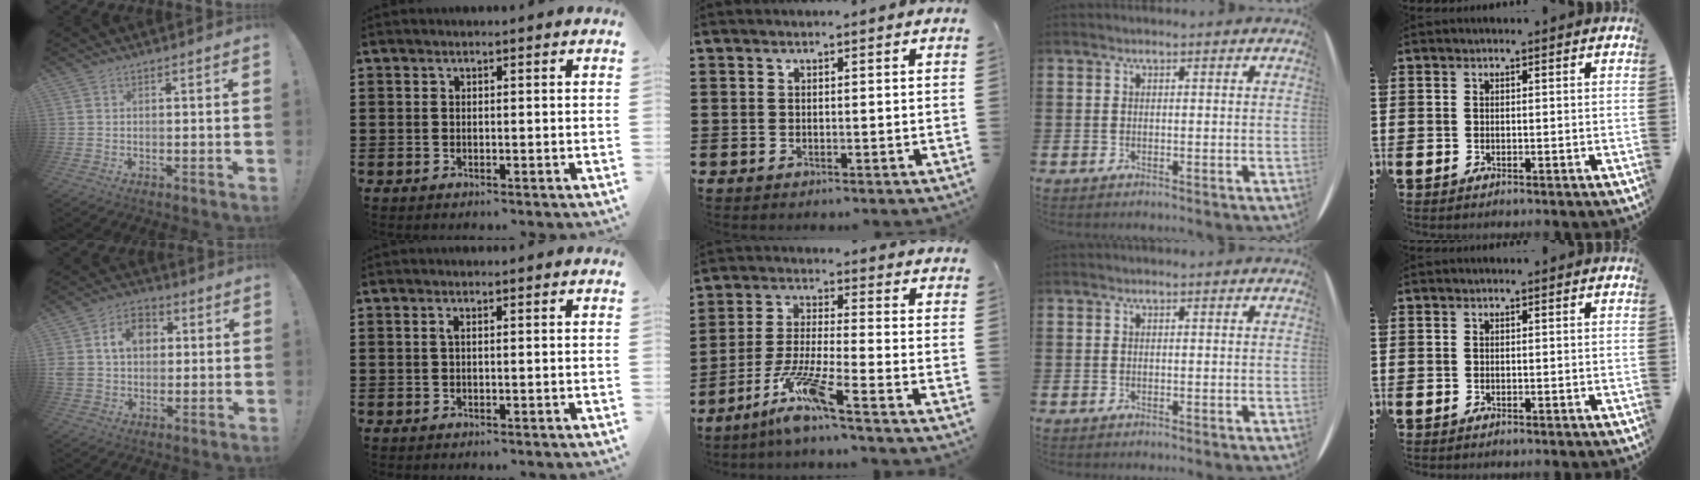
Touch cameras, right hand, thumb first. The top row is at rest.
{"thumb": {"total": 11.6, "force": [2.9, 9.2, 6.4], "torque": [-0.097, 0.004, 0.060]}, "index": {"total": 0.8, "force": [0.0, 0.1, 0.8], "torque": [-0.015, -0.003, 0.000]}, "middle": {"total": 8.1, "force": [-5.9, 0.4, 5.5], "torque": [-0.114, -0.009, -0.114]}}